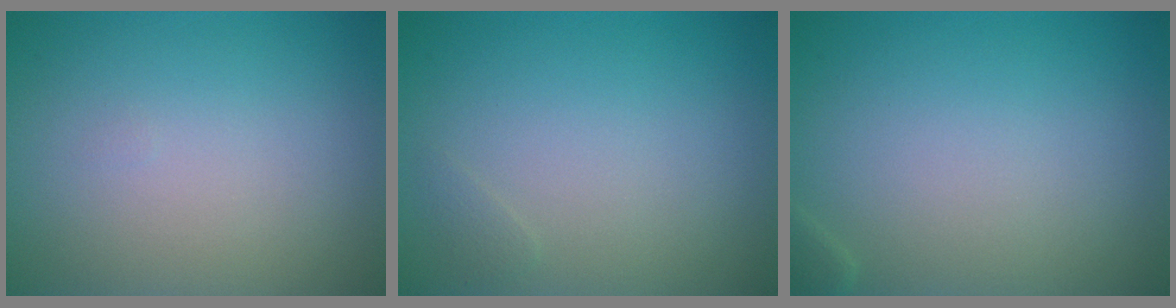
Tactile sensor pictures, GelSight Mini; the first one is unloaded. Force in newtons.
{"total": 0.5, "press": 0.5, "slide": 0.0}
{"total": 0.6, "press": 0.6, "slide": 0.0}